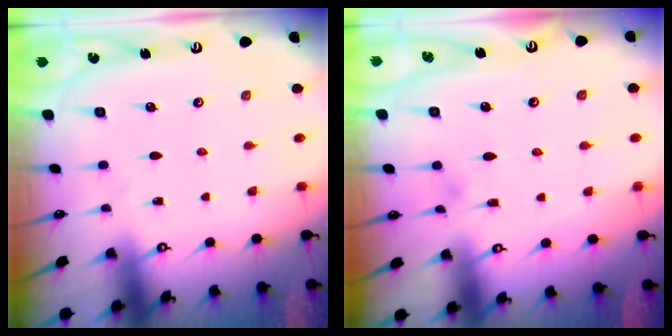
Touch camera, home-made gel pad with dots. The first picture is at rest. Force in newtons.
{"total": 4.0, "press": 3.9, "slide": 0.5}